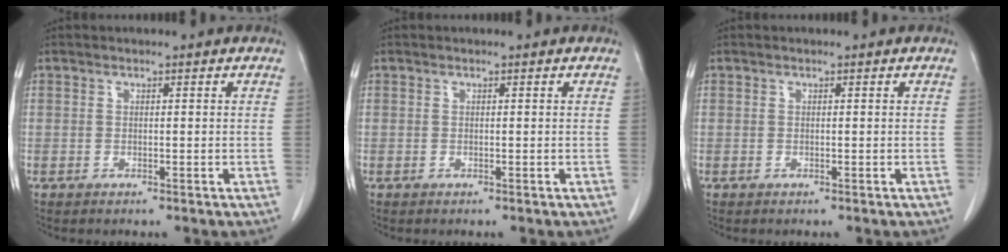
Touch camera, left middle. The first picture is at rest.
{"total": 0.0}
{"total": 0.0}